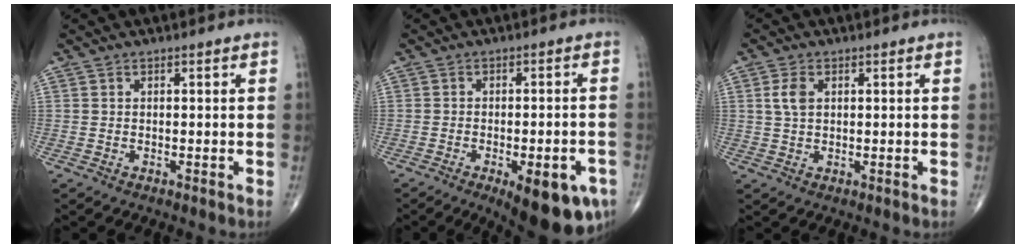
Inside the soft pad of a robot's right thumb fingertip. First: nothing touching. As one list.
[{"total": 13.6, "force": [-6.4, 4.9, 11.0], "torque": [-0.101, 0.015, -0.073]}, {"total": 3.4, "force": [0.9, 2.0, 2.5], "torque": [-0.054, 0.002, 0.019]}]